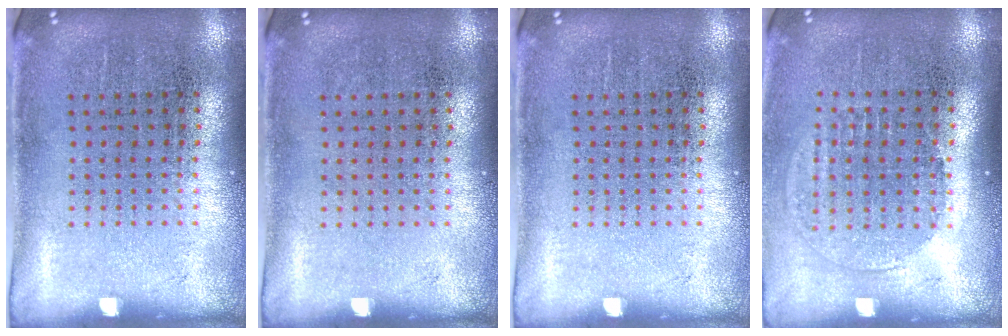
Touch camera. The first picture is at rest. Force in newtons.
{"total": 0.0}
{"total": 0.0}
{"total": 1.3, "press": 1.2, "slide": 0.5}